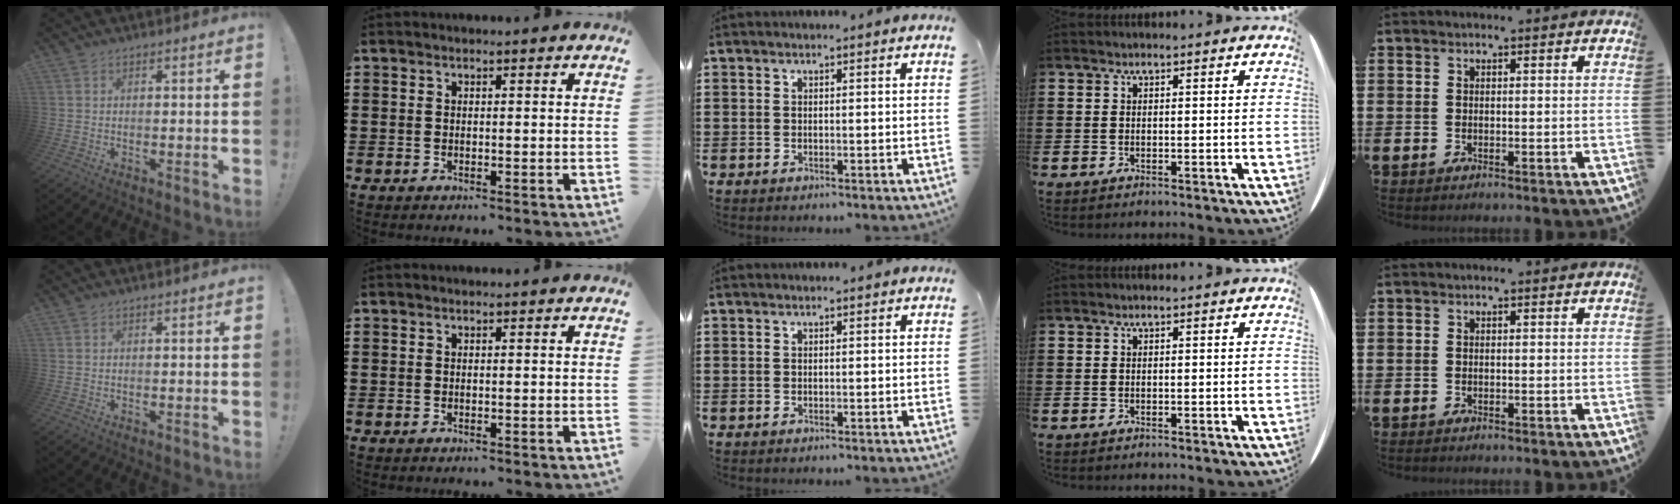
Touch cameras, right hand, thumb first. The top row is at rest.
{}